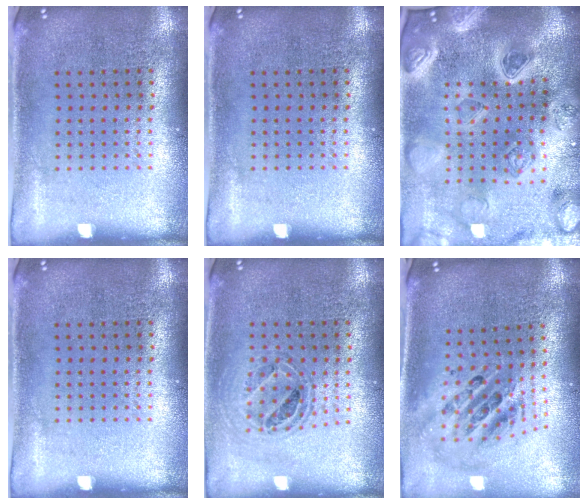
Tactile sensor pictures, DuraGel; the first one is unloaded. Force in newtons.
{"total": 0.0}
{"total": 5.2, "press": 4.4, "slide": 2.7}
{"total": 0.0}
{"total": 0.9, "press": 0.9, "slide": 0.1}
{"total": 2.4, "press": 1.7, "slide": 1.7}